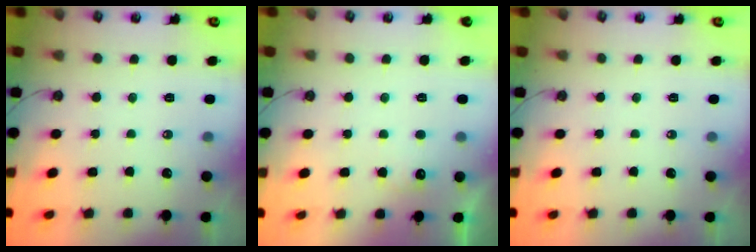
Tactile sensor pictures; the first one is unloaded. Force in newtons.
{"total": 6.2, "press": 6.0, "slide": 1.3}
{"total": 0.0}